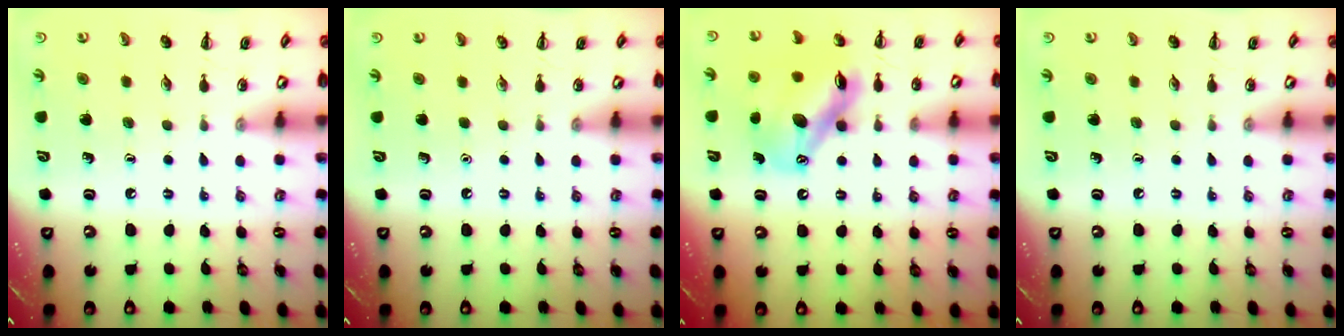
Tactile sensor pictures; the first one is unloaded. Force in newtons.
{"total": 0.0}
{"total": 12.6, "press": 12.2, "slide": 3.3}
{"total": 0.0}